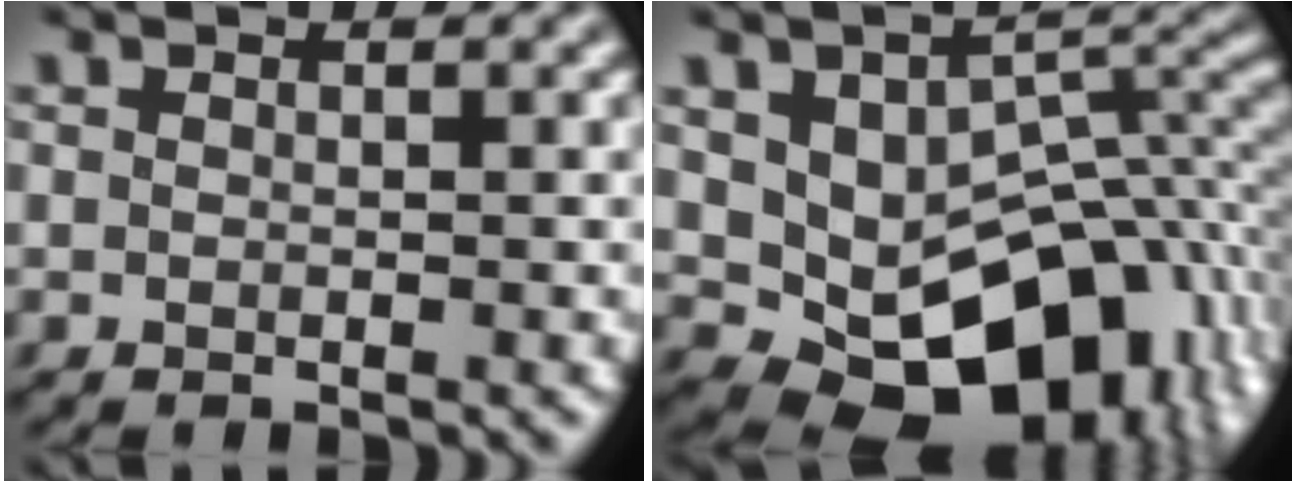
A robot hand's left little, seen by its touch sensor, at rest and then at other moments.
{"total": 13.2, "force": [-3.1, 8.7, 9.4], "torque": [-0.137, -0.015, -0.037]}